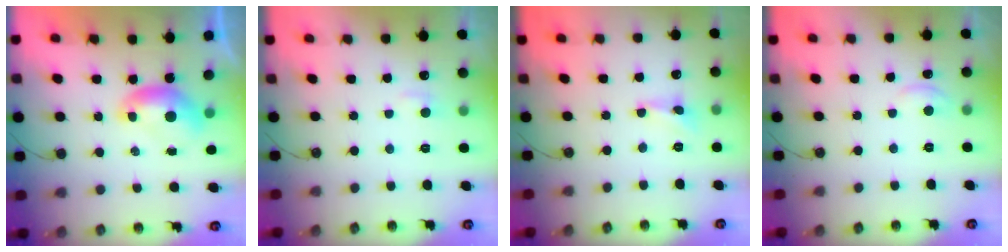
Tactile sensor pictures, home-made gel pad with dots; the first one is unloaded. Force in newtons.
{"total": 1.4, "press": 1.3, "slide": 0.6}
{"total": 1.7, "press": 1.6, "slide": 0.5}
{"total": 2.9, "press": 2.9, "slide": 0.2}